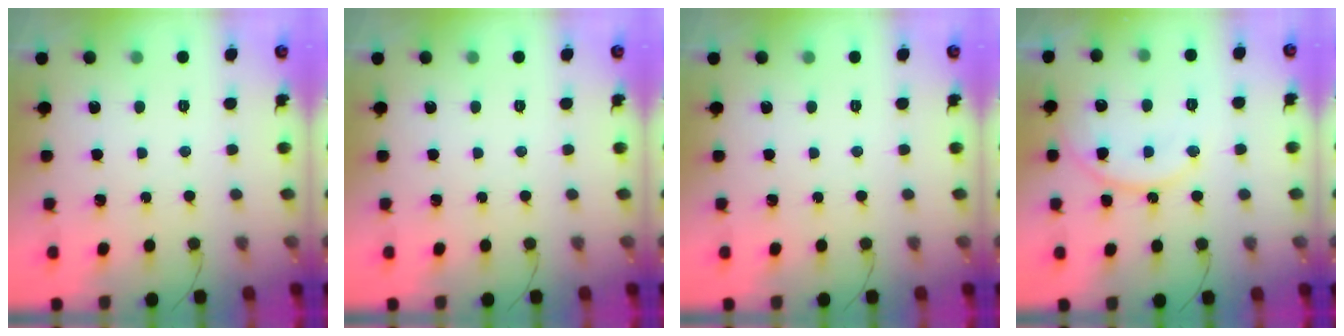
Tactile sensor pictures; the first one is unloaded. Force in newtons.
{"total": 0.0}
{"total": 0.0}
{"total": 13.5, "press": 13.4, "slide": 1.2}